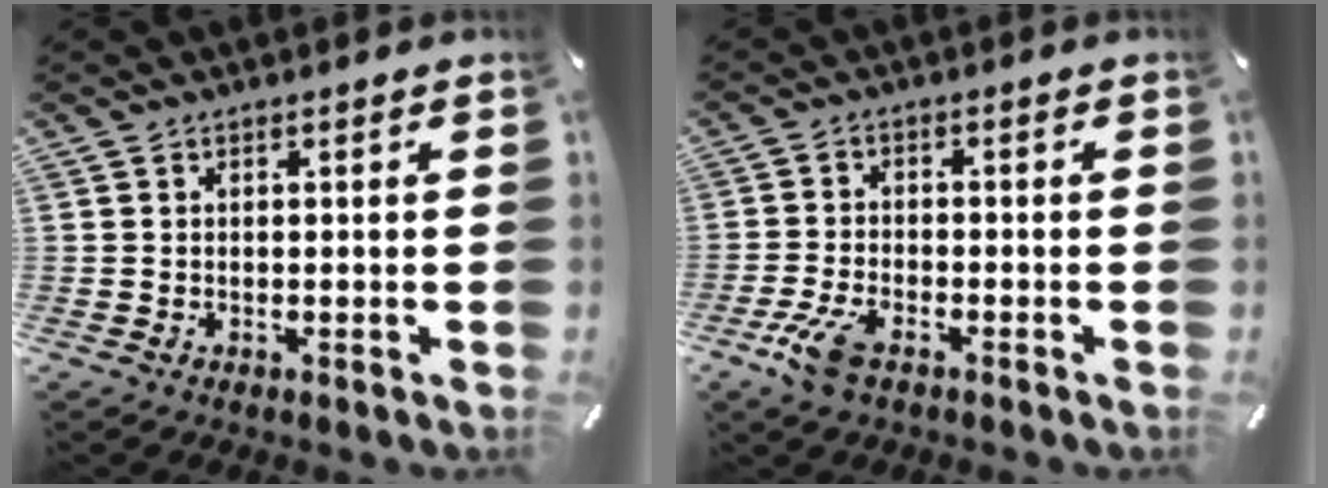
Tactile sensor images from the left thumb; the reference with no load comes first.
{"total": 6.3, "force": [-3.7, 2.5, 4.6], "torque": [-0.116, -0.001, -0.072]}